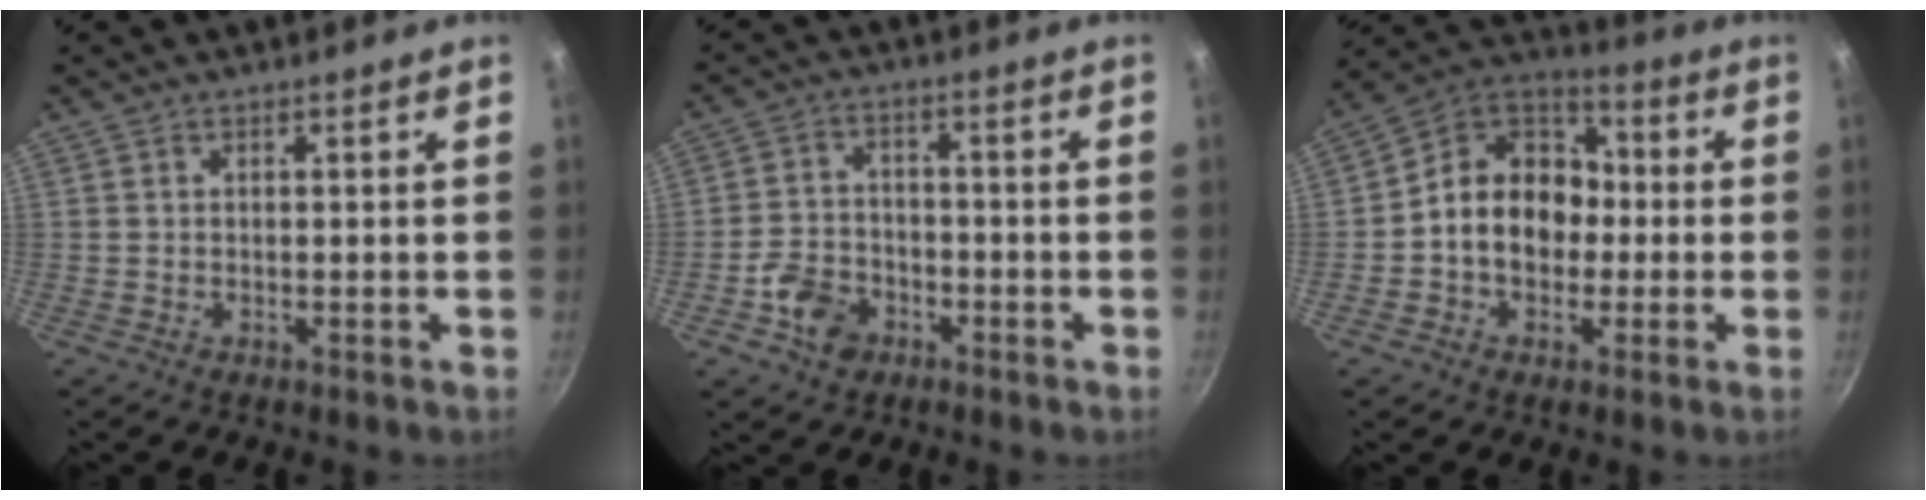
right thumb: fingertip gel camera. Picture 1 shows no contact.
{"total": 7.2, "force": [-3.5, 5.4, 3.3], "torque": [-0.050, 0.032, -0.068]}
{"total": 14.4, "force": [-1.2, 11.4, 8.6], "torque": [-0.093, 0.040, -0.041]}